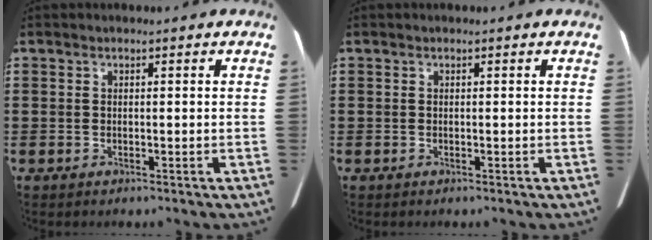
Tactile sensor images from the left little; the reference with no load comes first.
{"total": 0.0}